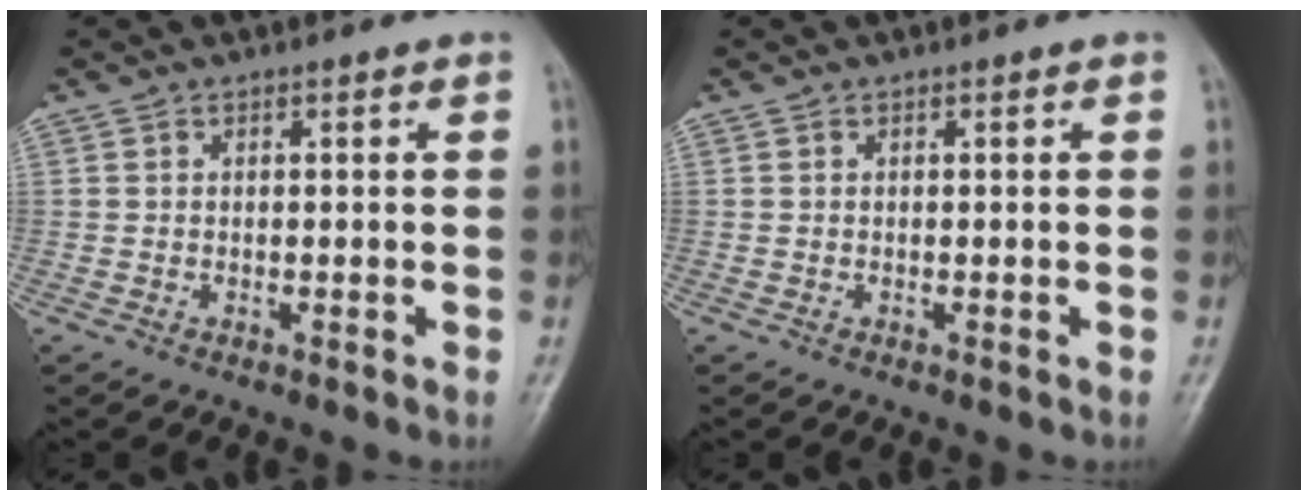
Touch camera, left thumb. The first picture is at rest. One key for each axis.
{"total": 0.0}